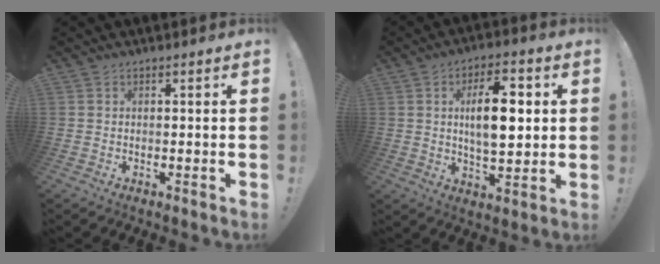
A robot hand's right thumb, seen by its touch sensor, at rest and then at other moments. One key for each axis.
{"total": 13.5, "fx": 2.2, "fy": 6.2, "fz": 11.7, "tx": -0.174, "ty": 0.000, "tz": 0.031}